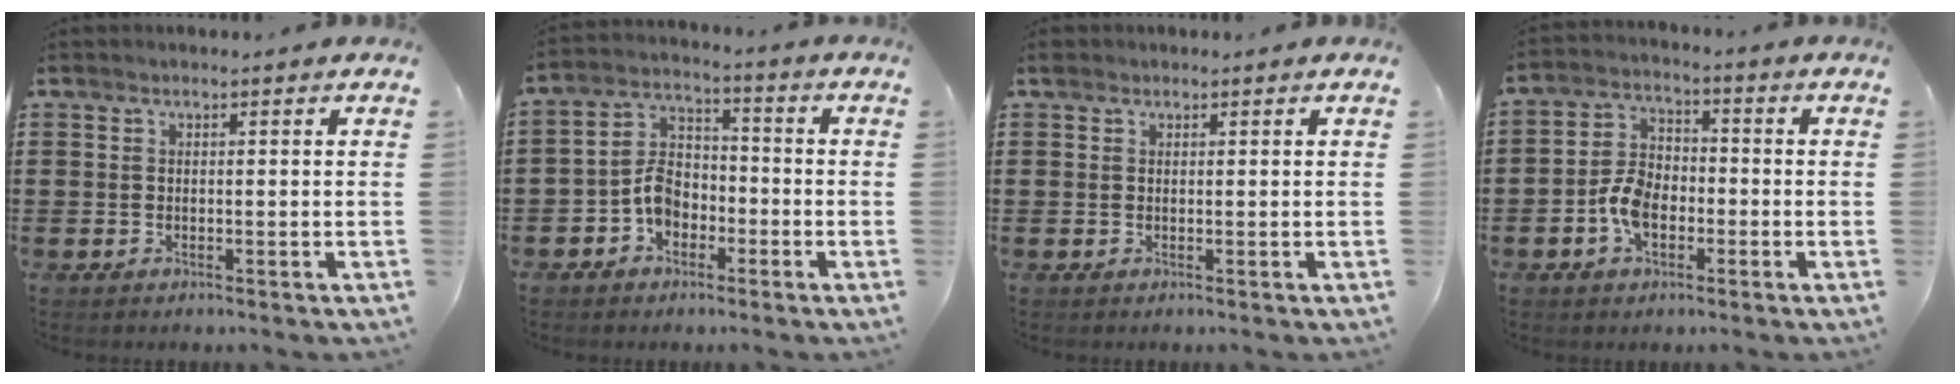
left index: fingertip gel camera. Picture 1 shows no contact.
{"total": 6.1, "force": [-2.6, 4.4, 3.4], "torque": [-0.077, 0.017, -0.052]}
{"total": 0.8, "force": [0.6, 0.5, 0.2], "torque": [-0.006, 0.004, 0.011]}
{"total": 6.2, "force": [-2.2, 4.0, 4.3], "torque": [-0.103, 0.006, -0.047]}